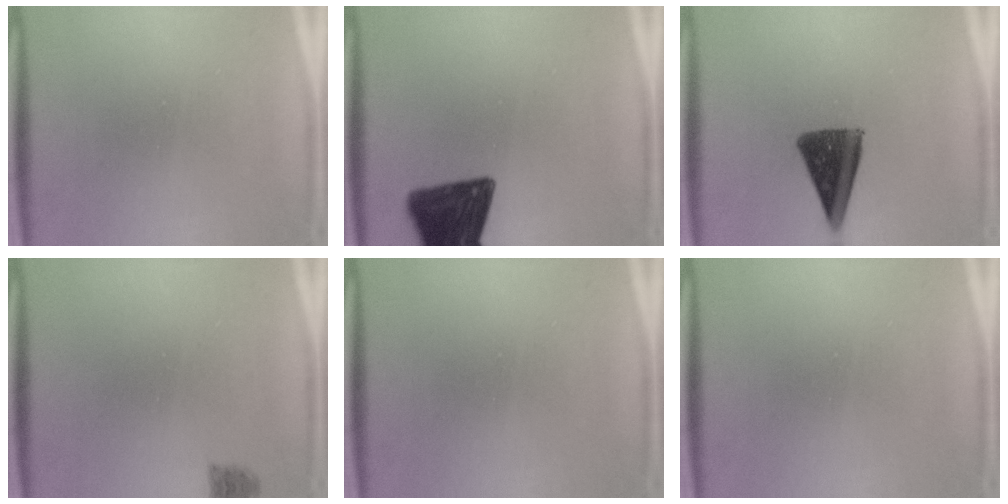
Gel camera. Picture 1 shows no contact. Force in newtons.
{"total": 15.3}
{"total": 10.9}
{"total": 1.8}
{"total": 0.0}
{"total": 0.0}